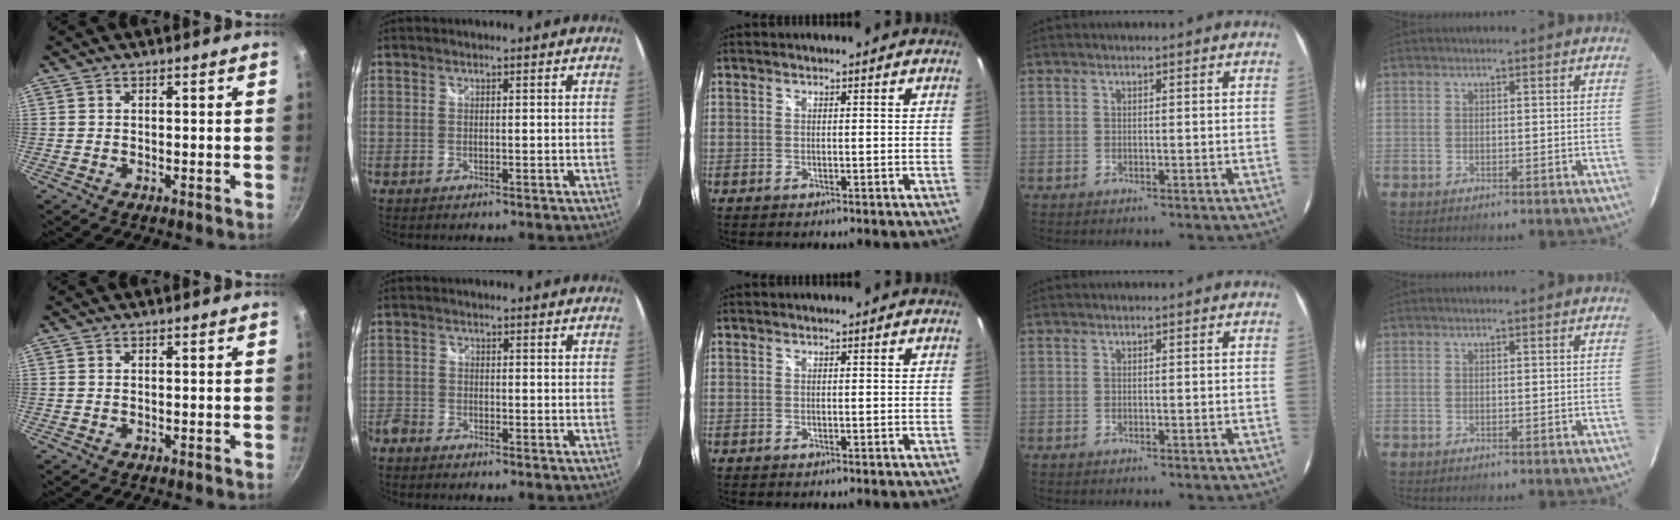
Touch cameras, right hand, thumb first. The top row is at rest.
{"index": {"total": 4.1, "force": [-3.3, 2.2, 0.9], "torque": [-0.034, -0.008, -0.068]}}